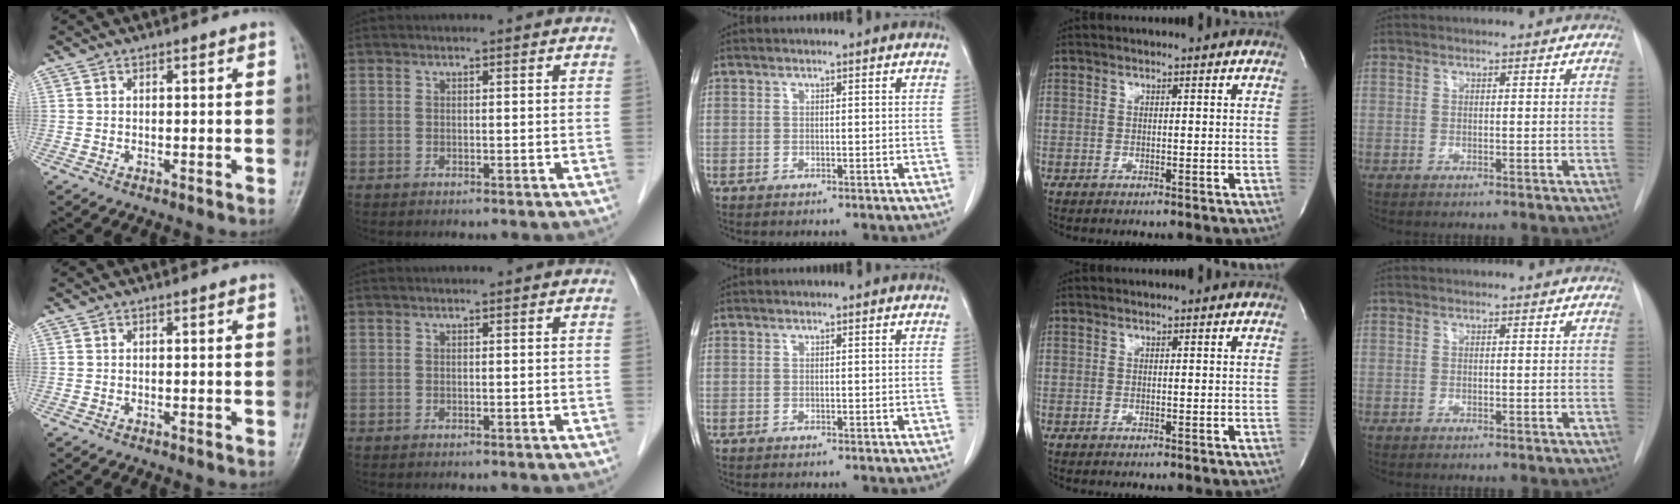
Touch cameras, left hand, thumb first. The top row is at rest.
{}